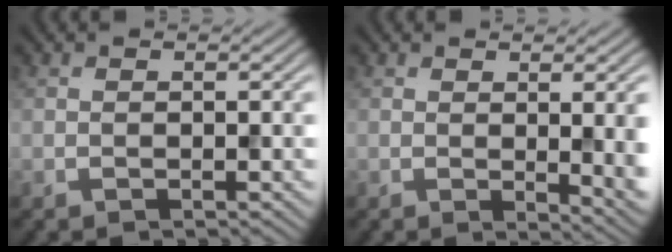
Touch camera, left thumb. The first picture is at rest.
{"total": 5.4, "force": [0.4, 1.5, 5.2], "torque": [-0.061, -0.004, 0.010]}